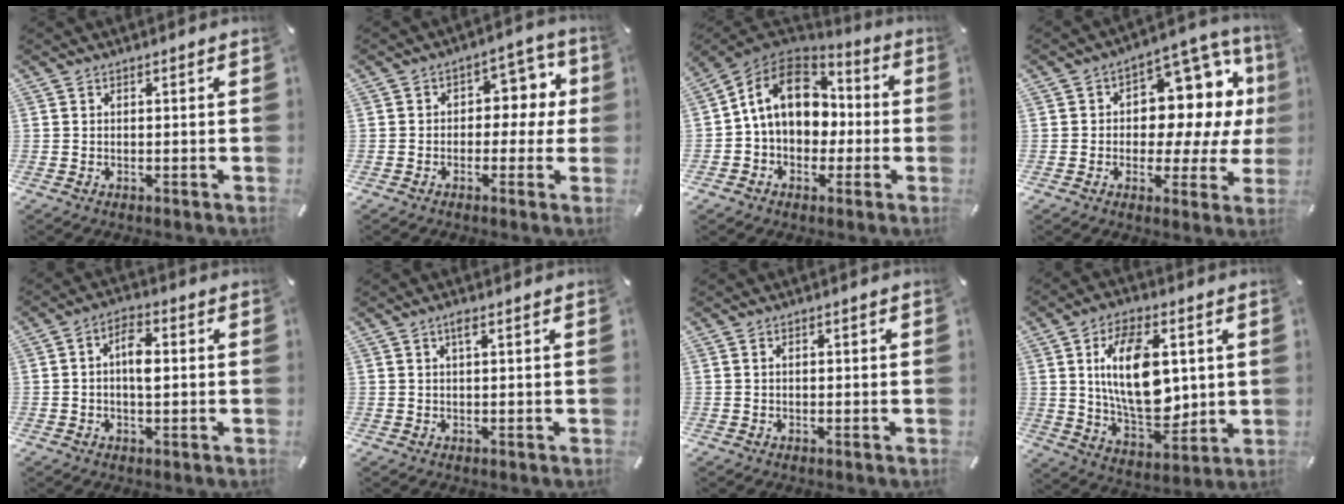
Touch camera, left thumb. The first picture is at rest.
{"total": 8.2, "force": [0.6, 6.3, 5.3], "torque": [-0.056, 0.001, 0.003]}
{"total": 14.4, "force": [1.6, 11.6, 8.4], "torque": [-0.148, 0.012, 0.033]}
{"total": 12.7, "force": [3.3, 9.0, 8.3], "torque": [-0.099, -0.041, 0.061]}
{"total": 5.5, "force": [0.1, 2.9, 4.6], "torque": [-0.079, 0.007, 0.000]}
{"total": 1.8, "force": [0.8, 0.3, 1.6], "torque": [-0.034, 0.003, 0.012]}
{"total": 0.8, "force": [-0.1, 0.5, 0.7], "torque": [-0.013, 0.003, -0.003]}
{"total": 17.5, "force": [3.2, 9.8, 14.1], "torque": [-0.268, -0.009, 0.049]}